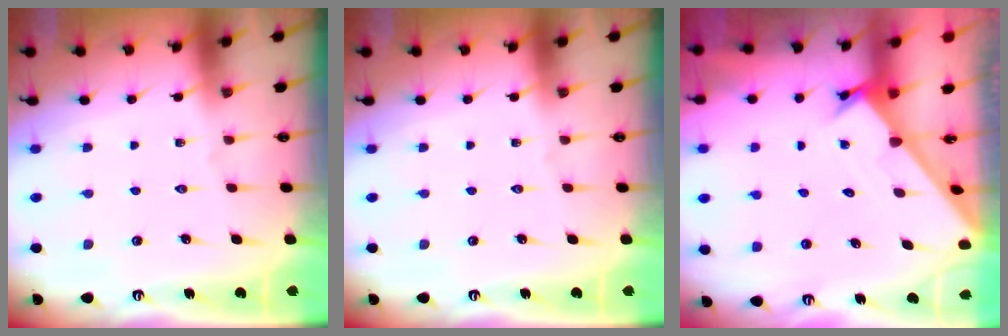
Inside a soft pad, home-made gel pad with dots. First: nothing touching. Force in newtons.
{"total": 0.0}
{"total": 1.7, "press": 1.7, "slide": 0.1}